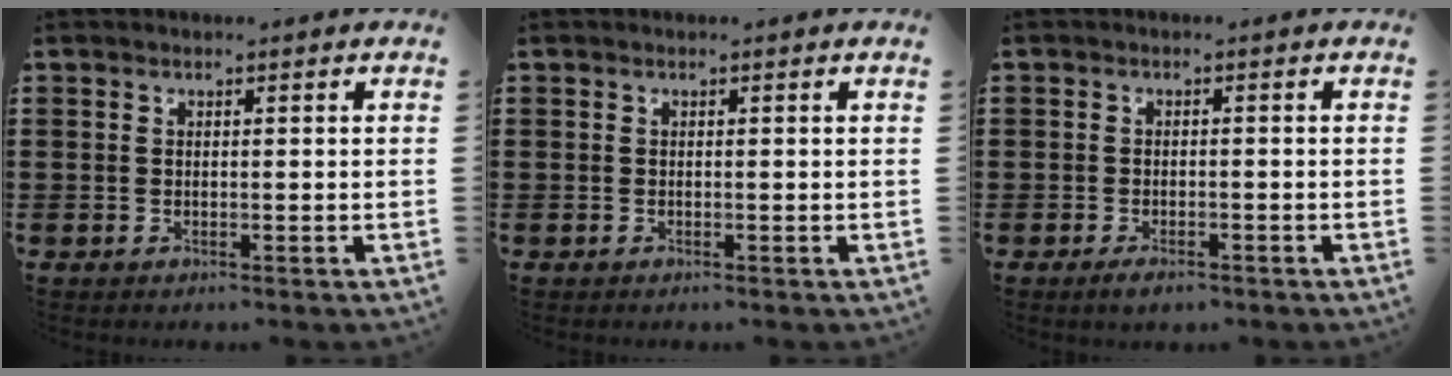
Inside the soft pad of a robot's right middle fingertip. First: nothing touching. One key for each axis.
{"total": 0.0}
{"total": 1.6, "fx": -1.3, "fy": 0.7, "fz": 0.6, "tx": -0.014, "ty": 0.000, "tz": -0.025}